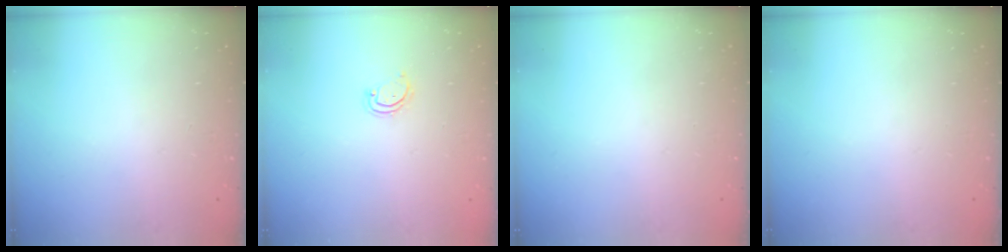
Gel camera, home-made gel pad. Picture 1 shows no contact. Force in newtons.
{"total": 2.8, "press": 2.8, "slide": 0.3}
{"total": 0.0}
{"total": 0.0}